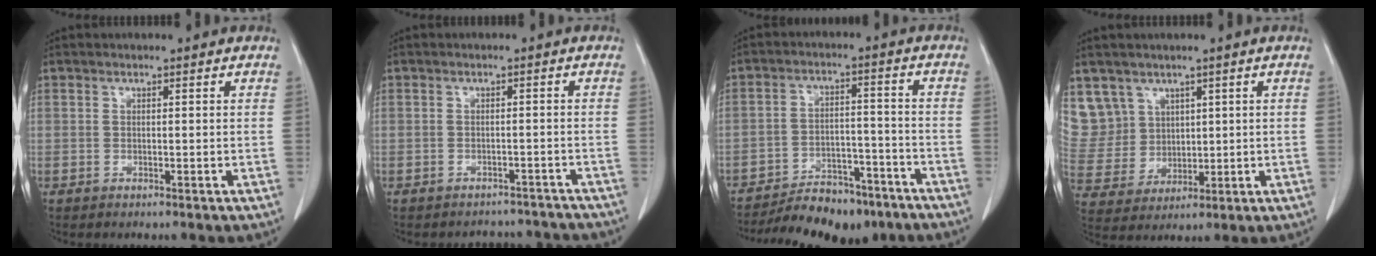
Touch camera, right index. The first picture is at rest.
{"total": 6.6, "force": [-6.1, 2.4, -0.5], "torque": [0.017, 0.024, -0.061]}
{"total": 13.3, "force": [-11.1, 5.0, 5.2], "torque": [-0.064, 0.018, -0.164]}
{"total": 10.3, "force": [5.5, 8.6, 0.7], "torque": [-0.033, 0.034, 0.135]}